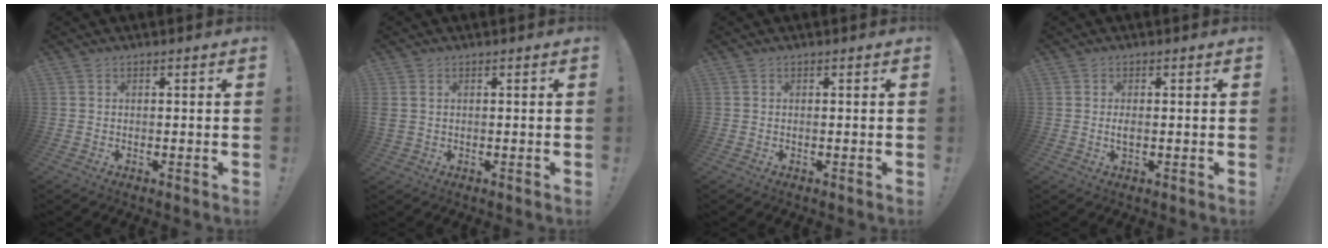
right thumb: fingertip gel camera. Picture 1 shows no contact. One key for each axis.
{"total": 1.7, "fx": 0.6, "fy": 1.0, "fz": 1.3, "tx": -0.026, "ty": 0.003, "tz": 0.012}
{"total": 0.0}
{"total": 1.8, "fx": -0.3, "fy": 0.7, "fz": 1.6, "tx": -0.023, "ty": -0.001, "tz": -0.006}